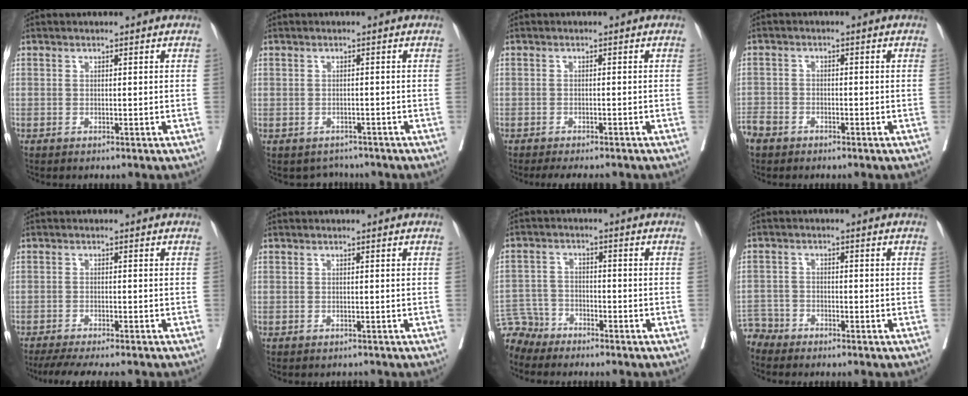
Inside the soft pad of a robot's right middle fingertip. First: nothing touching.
{"total": 3.0, "force": [-2.2, 2.1, -0.2], "torque": [0.003, 0.009, -0.032]}
{"total": 6.0, "force": [-5.2, 1.7, 2.4], "torque": [-0.023, -0.008, -0.071]}
{"total": 3.7, "force": [-3.0, 2.1, 0.9], "torque": [-0.019, 0.002, -0.058]}
{"total": 10.4, "force": [-9.1, 1.5, 4.9], "torque": [-0.063, -0.013, -0.128]}
{"total": 0.9, "force": [-0.8, 0.5, 0.0], "torque": [-0.004, 0.001, -0.012]}
{"total": 5.5, "force": [-4.9, 2.3, -0.9], "torque": [0.019, 0.002, -0.098]}
{"total": 4.1, "force": [-3.9, 1.3, -0.6], "torque": [0.016, -0.006, -0.078]}